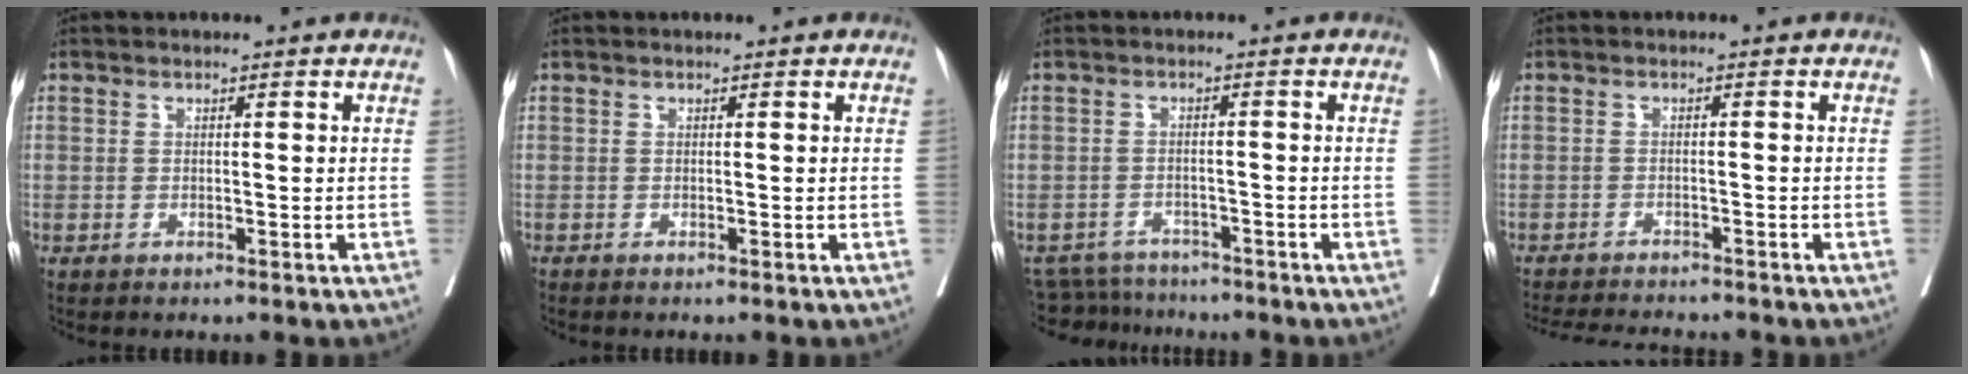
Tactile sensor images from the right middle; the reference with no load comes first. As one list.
[{"total": 0.0}, {"total": 5.6, "force": [-5.5, 1.2, -0.8], "torque": [0.014, 0.005, -0.085]}, {"total": 7.6, "force": [-7.3, 0.6, 1.9], "torque": [-0.026, -0.006, -0.107]}]